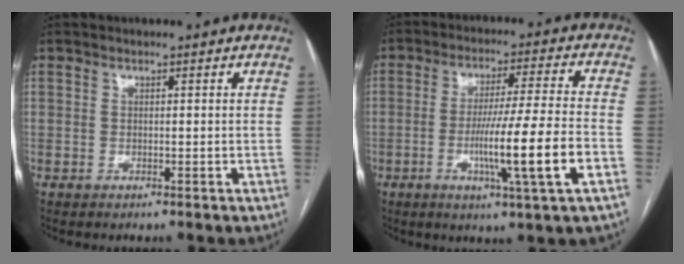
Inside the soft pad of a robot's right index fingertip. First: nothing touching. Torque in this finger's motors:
{"motor_torque": [1.74, -0.40, 0.96, 0.14]}